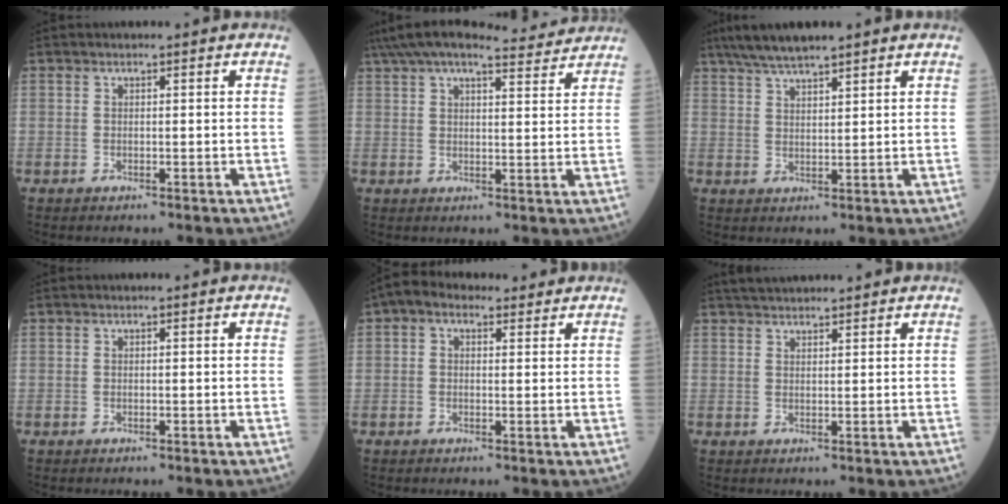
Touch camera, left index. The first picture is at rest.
{"total": 14.2, "force": [13.1, 1.8, 5.2], "torque": [-0.090, 0.036, 0.187]}
{"total": 6.6, "force": [5.5, 0.5, 3.7], "torque": [-0.072, 0.024, 0.100]}
{"total": 0.0}
{"total": 4.7, "force": [2.9, 2.8, 2.3], "torque": [-0.048, 0.036, 0.050]}
{"total": 5.5, "force": [5.1, 0.9, 2.0], "torque": [-0.031, 0.036, 0.085]}